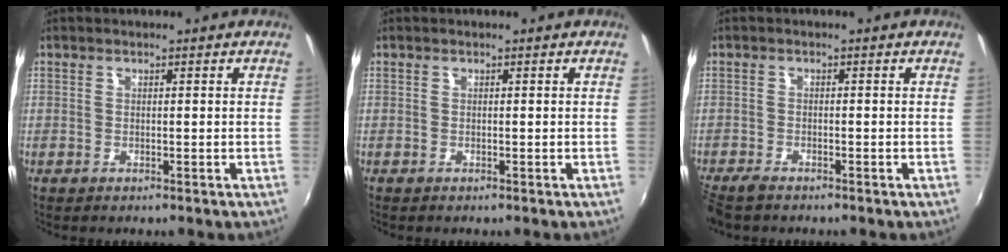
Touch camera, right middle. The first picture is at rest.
{"total": 0.0}
{"total": 4.2, "force": [-3.6, 1.1, 1.9], "torque": [-0.052, -0.020, -0.071]}